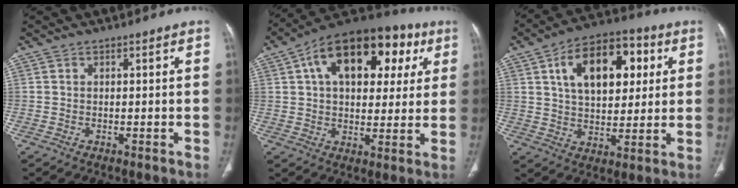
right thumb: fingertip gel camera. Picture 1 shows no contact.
{"total": 22.5, "force": [8.0, 13.1, 16.5], "torque": [-0.208, 0.024, 0.114]}
{"total": 17.3, "force": [5.6, 10.1, 13.0], "torque": [-0.164, 0.001, 0.085]}